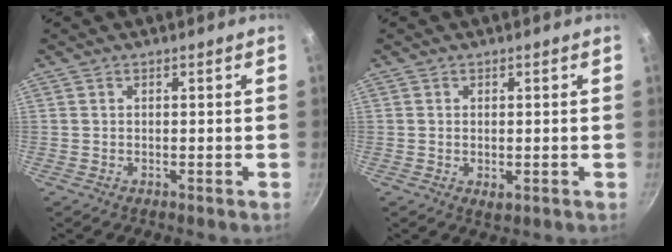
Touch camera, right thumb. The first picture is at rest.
{"total": 1.9, "force": [-0.1, 1.1, 1.6], "torque": [-0.024, -0.006, -0.001]}